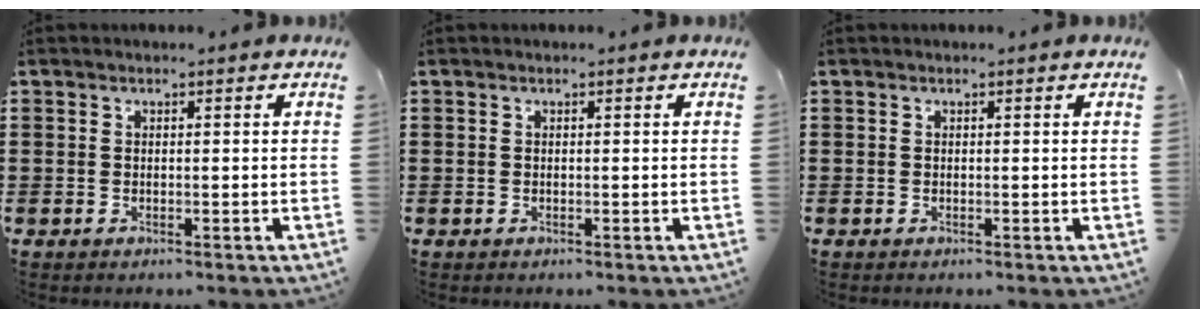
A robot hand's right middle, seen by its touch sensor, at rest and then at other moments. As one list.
[{"total": 0.0}, {"total": 0.0}]